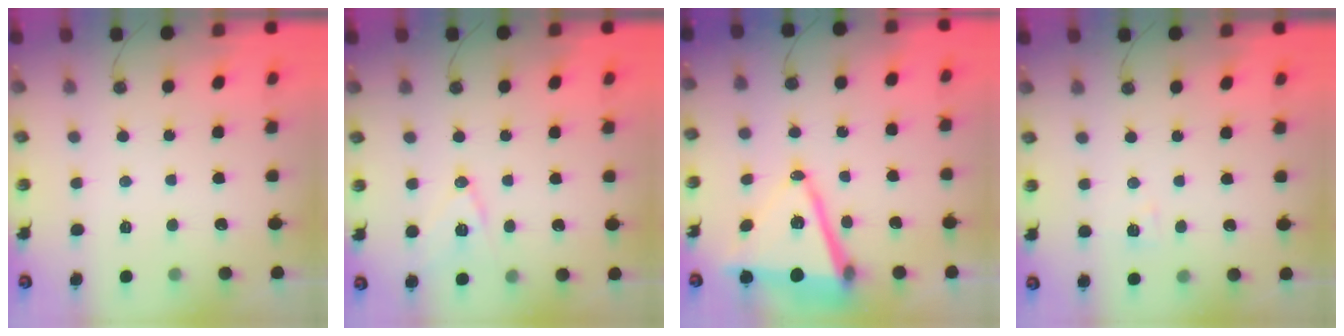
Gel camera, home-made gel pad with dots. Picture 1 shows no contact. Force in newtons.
{"total": 11.5, "press": 11.0, "slide": 3.3}
{"total": 14.2, "press": 13.7, "slide": 3.9}
{"total": 5.3, "press": 4.8, "slide": 2.1}